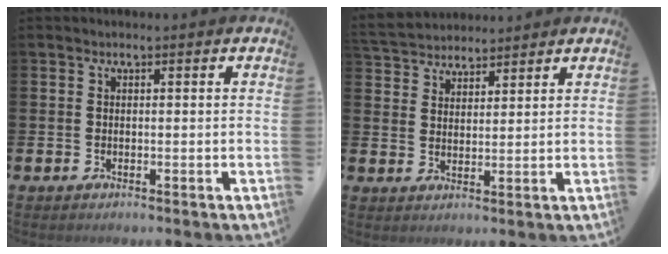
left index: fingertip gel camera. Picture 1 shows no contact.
{"total": 4.5, "force": [4.3, 0.9, 0.8], "torque": [-0.024, -0.016, 0.078]}